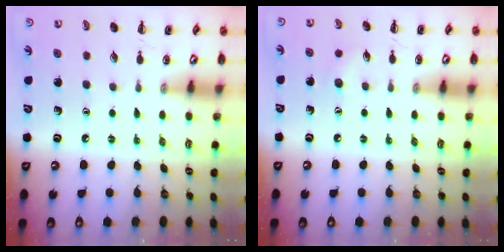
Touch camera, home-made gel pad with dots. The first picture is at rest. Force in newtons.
{"total": 4.8, "press": 4.6, "slide": 1.0}